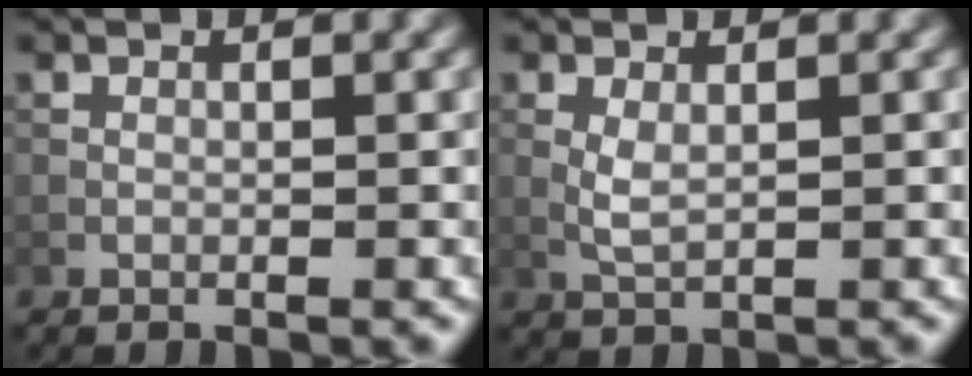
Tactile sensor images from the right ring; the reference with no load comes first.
{"total": 1.7, "force": [0.1, 0.7, 1.6], "torque": [-0.038, 0.002, 0.004]}